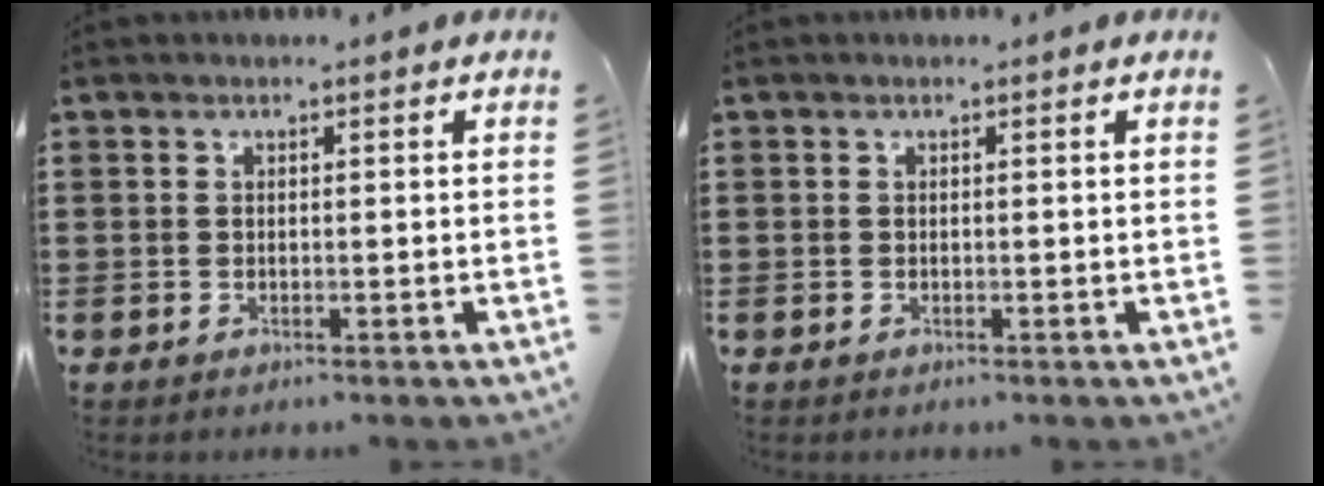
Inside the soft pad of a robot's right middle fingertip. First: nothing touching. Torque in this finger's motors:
{"motor_torque": [0.27, 0.07, 0.04, 0.00]}